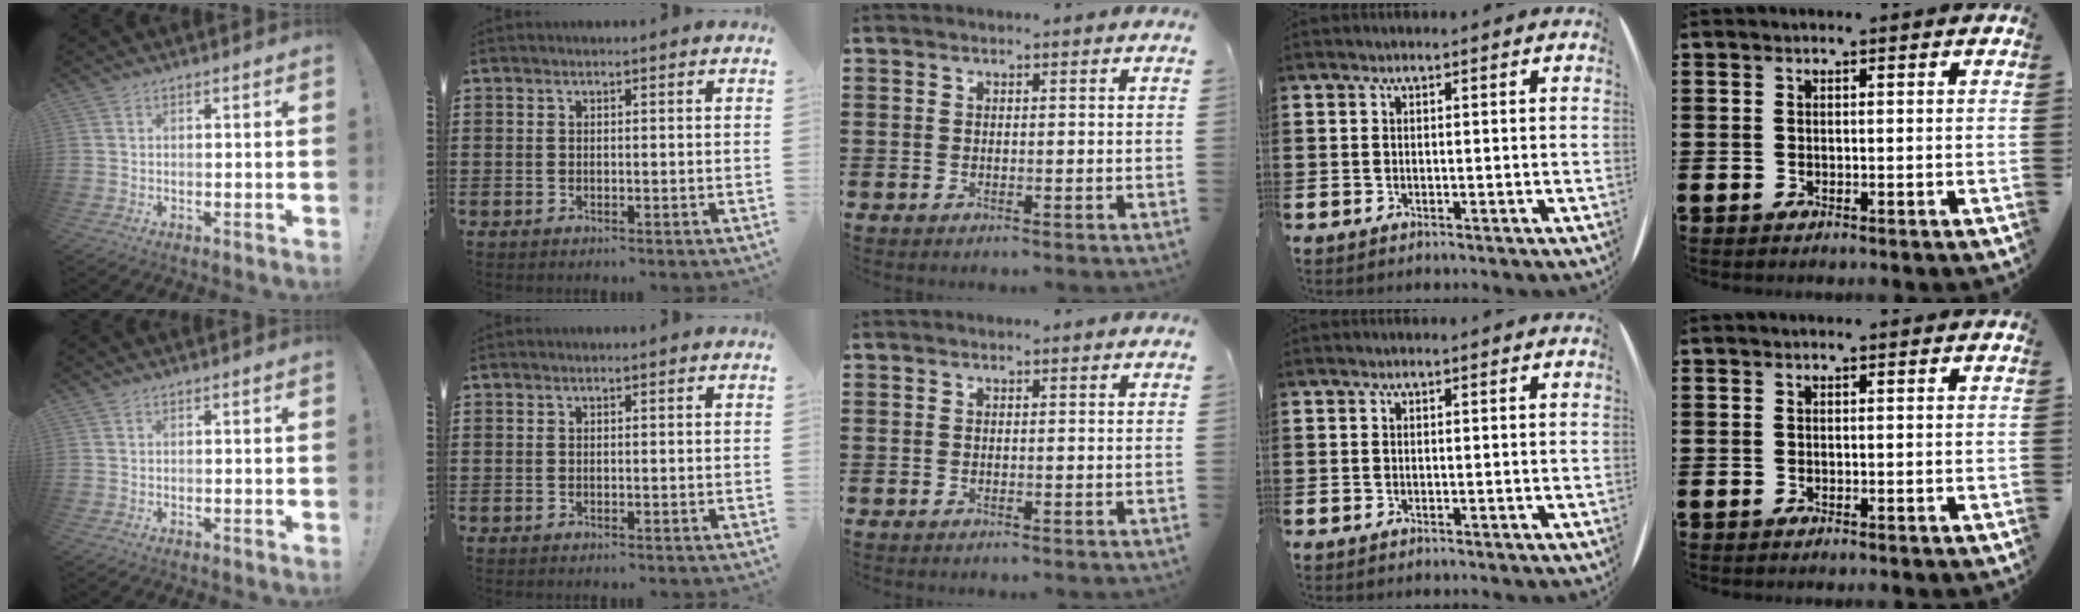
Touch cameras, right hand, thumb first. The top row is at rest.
{}